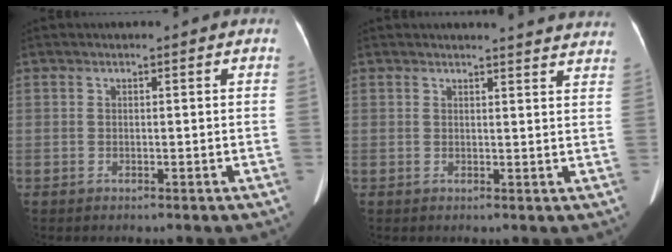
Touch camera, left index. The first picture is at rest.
{"total": 11.8, "force": [11.5, 0.7, 2.4], "torque": [-0.010, -0.038, 0.102]}